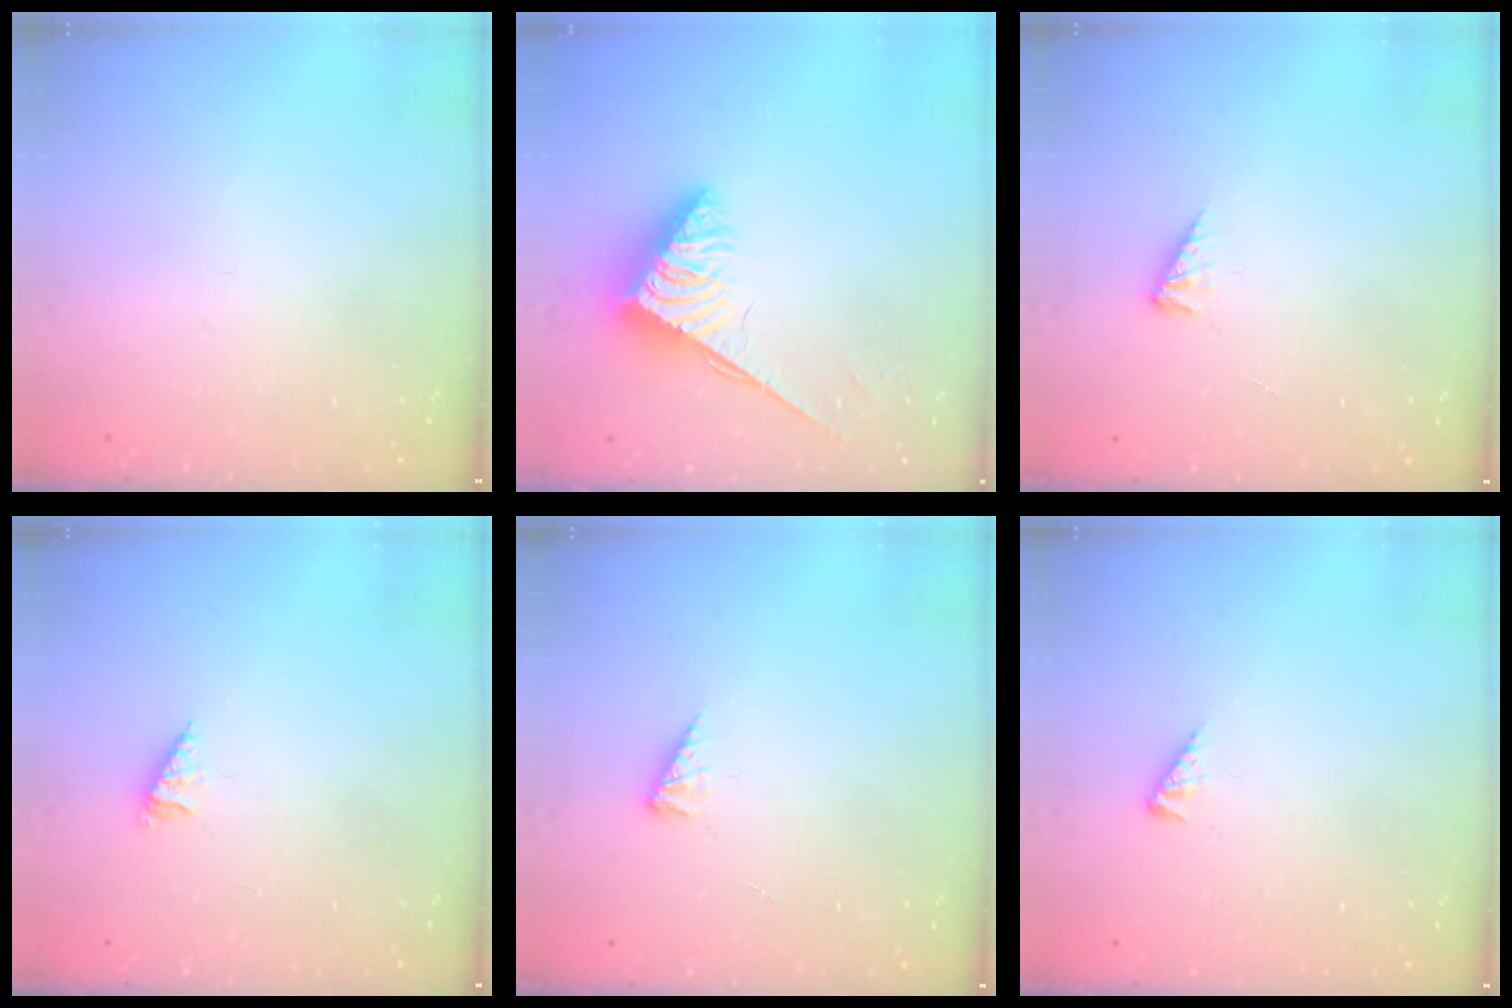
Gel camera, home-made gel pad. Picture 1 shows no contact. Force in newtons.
{"total": 3.7, "press": 3.6, "slide": 0.6}
{"total": 3.9, "press": 3.9, "slide": 0.5}
{"total": 1.4, "press": 1.4, "slide": 0.2}
{"total": 3.9, "press": 3.9, "slide": 0.5}
{"total": 2.1, "press": 2.1, "slide": 0.4}